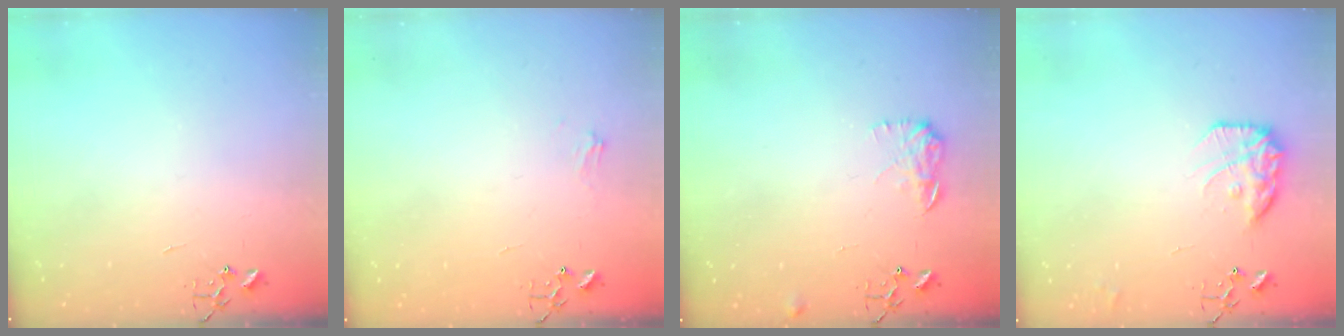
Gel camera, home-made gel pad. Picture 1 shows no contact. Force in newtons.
{"total": 6.1, "press": 6.1, "slide": 0.7}
{"total": 8.2, "press": 8.2, "slide": 0.4}
{"total": 14.0, "press": 14.0, "slide": 1.0}